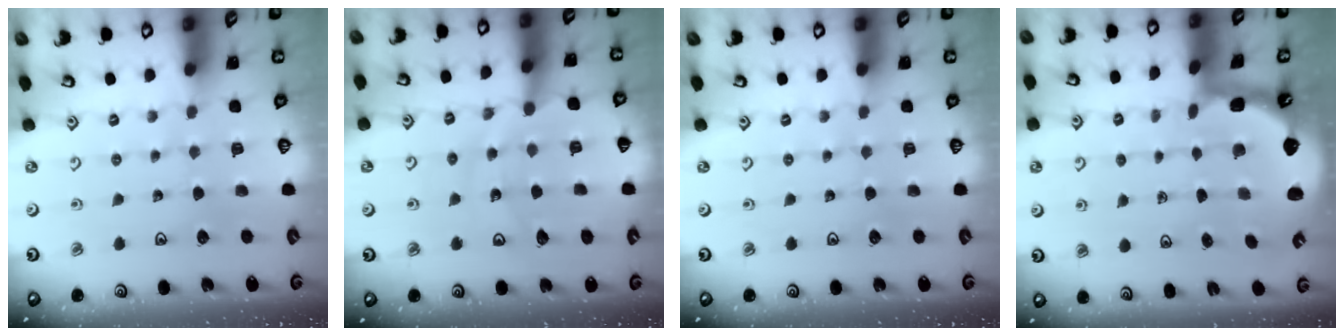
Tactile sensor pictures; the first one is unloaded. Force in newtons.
{"total": 12.1, "press": 12.0, "slide": 1.5}
{"total": 0.0}
{"total": 2.5, "press": 1.9, "slide": 1.6}